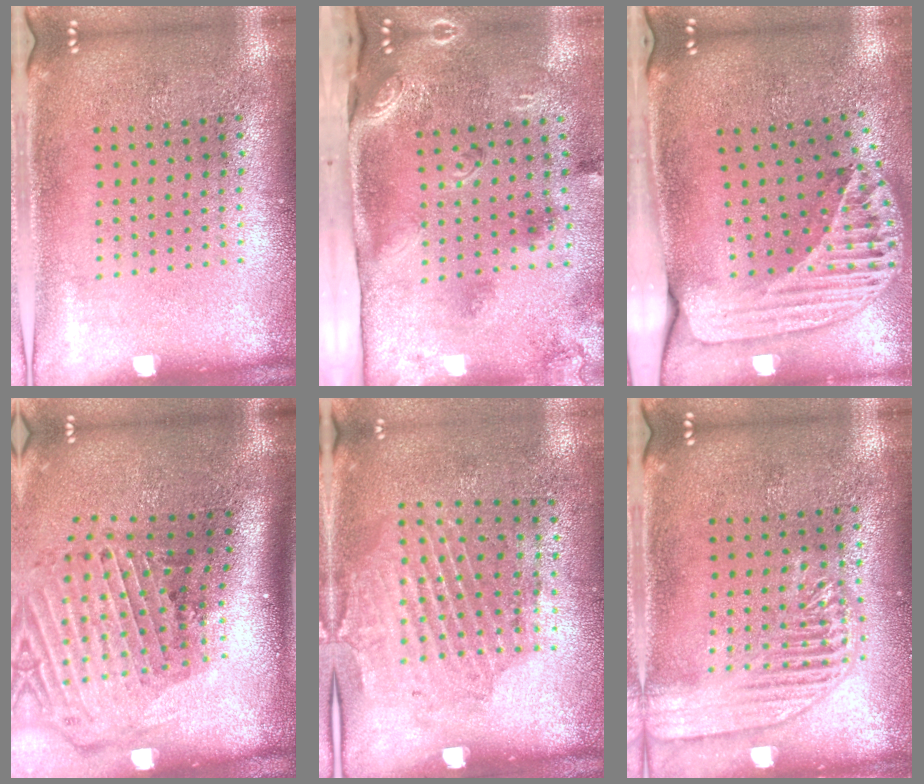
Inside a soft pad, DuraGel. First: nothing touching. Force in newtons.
{"total": 3.1, "press": 2.0, "slide": 2.4}
{"total": 2.6, "press": 1.8, "slide": 1.8}
{"total": 3.1, "press": 2.1, "slide": 2.3}
{"total": 1.8, "press": 1.1, "slide": 1.4}
{"total": 1.8, "press": 1.7, "slide": 0.2}